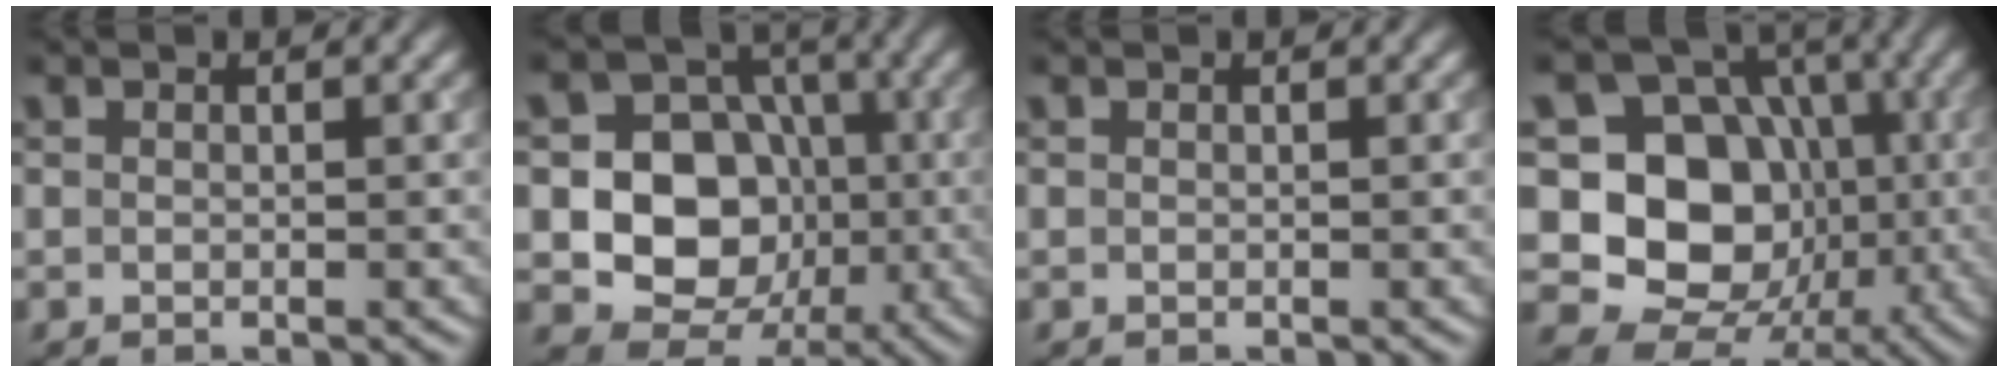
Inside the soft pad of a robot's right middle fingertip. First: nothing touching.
{"total": 9.6, "force": [-1.3, 8.1, 4.9], "torque": [-0.064, -0.004, -0.043]}
{"total": 0.0}
{"total": 13.0, "force": [-1.2, 10.8, 7.1], "torque": [-0.114, -0.007, -0.043]}